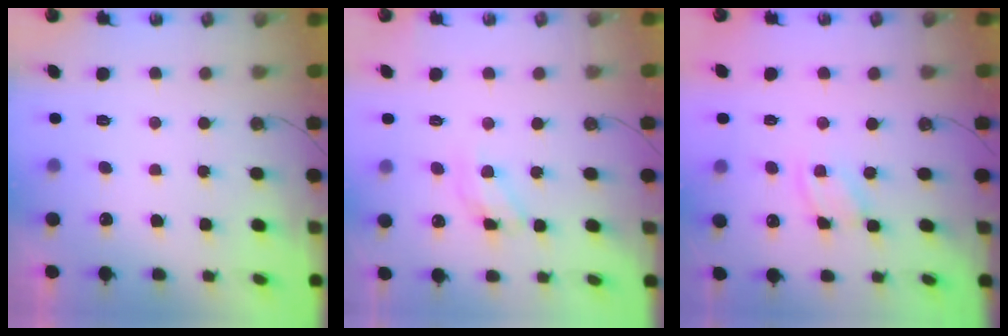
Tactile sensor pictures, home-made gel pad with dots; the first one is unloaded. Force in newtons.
{"total": 10.0, "press": 10.0, "slide": 0.1}
{"total": 1.9, "press": 1.9, "slide": 0.3}